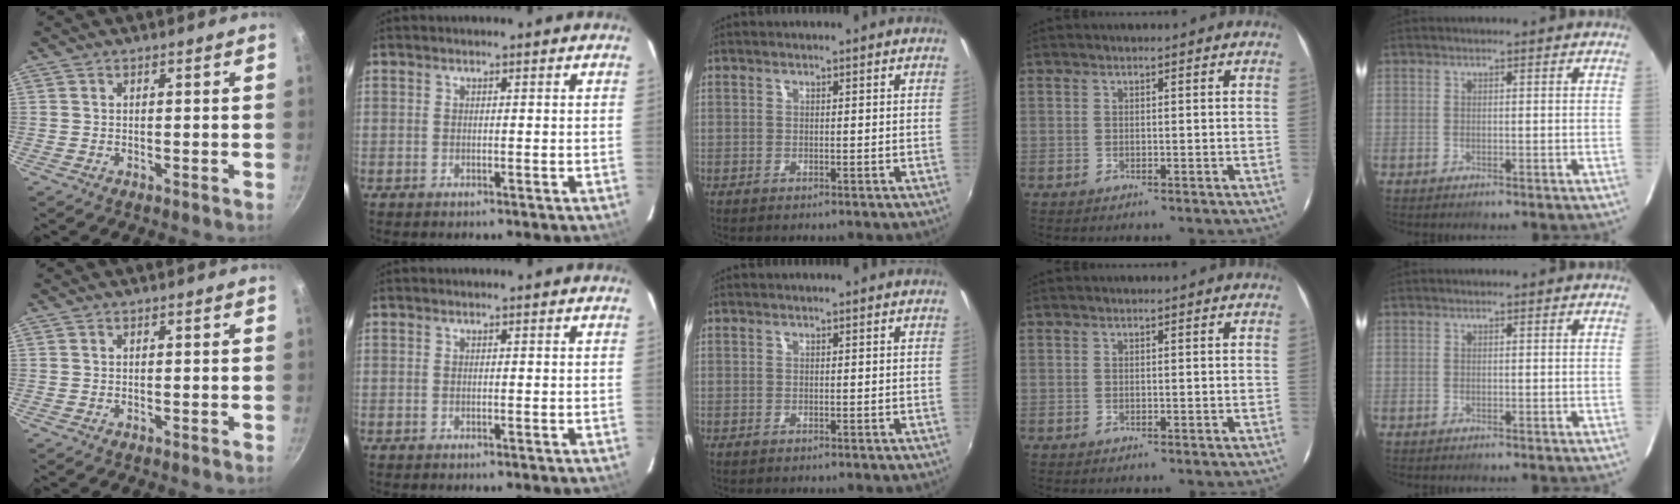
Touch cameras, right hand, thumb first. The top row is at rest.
{}